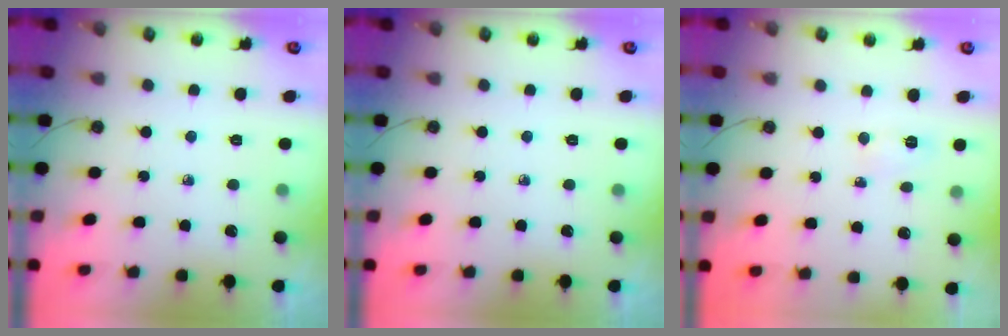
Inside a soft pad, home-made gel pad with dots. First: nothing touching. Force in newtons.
{"total": 0.0}
{"total": 3.6, "press": 3.4, "slide": 0.9}